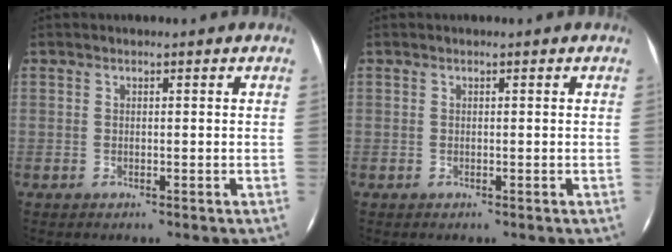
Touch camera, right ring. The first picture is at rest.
{"total": 0.0}